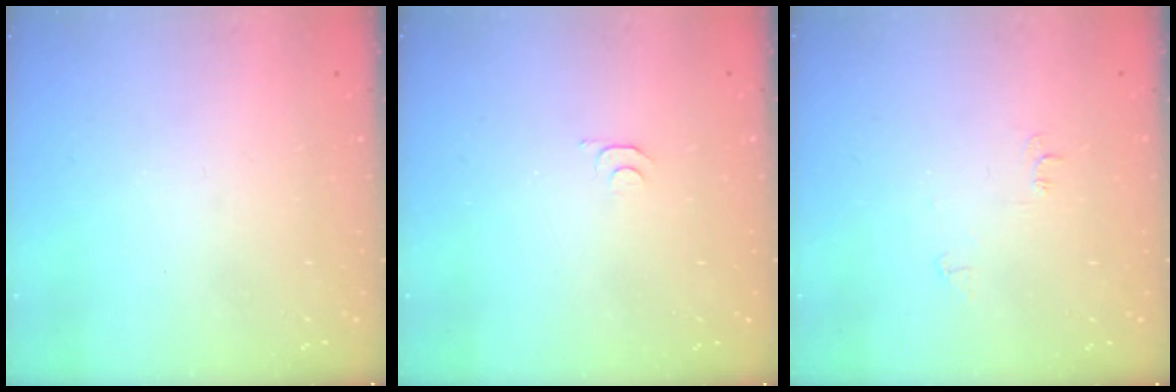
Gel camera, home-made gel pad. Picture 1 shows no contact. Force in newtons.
{"total": 3.9, "press": 3.8, "slide": 0.5}
{"total": 4.3, "press": 4.2, "slide": 0.6}